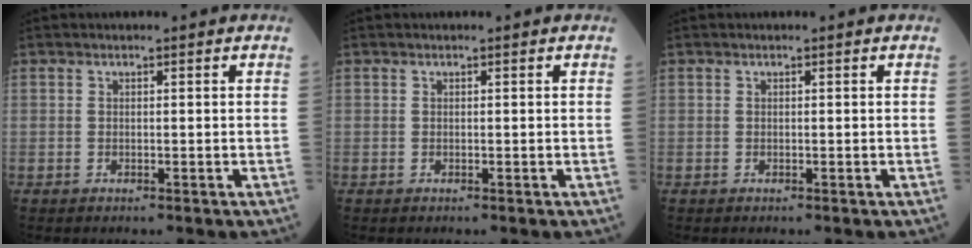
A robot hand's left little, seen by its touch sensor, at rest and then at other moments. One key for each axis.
{"total": 0.0}
{"total": 0.0}